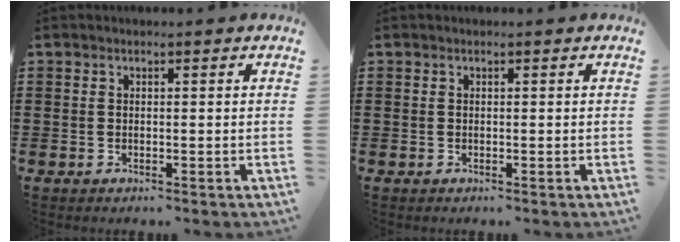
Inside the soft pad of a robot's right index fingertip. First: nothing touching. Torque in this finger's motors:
{"motor_torque": [1.07, 1.07, 0.00, 0.01]}